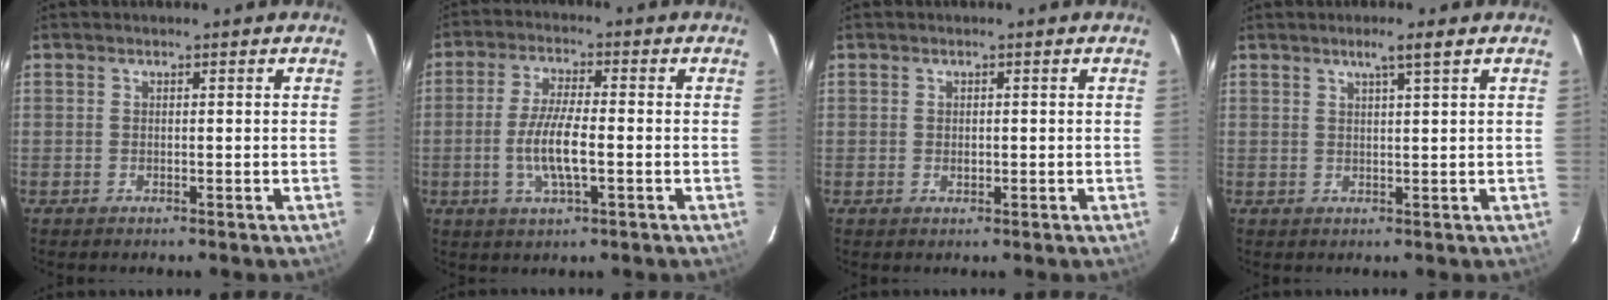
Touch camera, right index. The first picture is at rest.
{"total": 7.9, "force": [-1.8, 1.9, 7.5], "torque": [-0.150, -0.003, -0.036]}
{"total": 1.0, "force": [0.0, 0.9, 0.5], "torque": [-0.007, 0.002, 0.001]}
{"total": 2.9, "force": [1.8, -0.4, 2.2], "torque": [-0.041, 0.002, 0.034]}